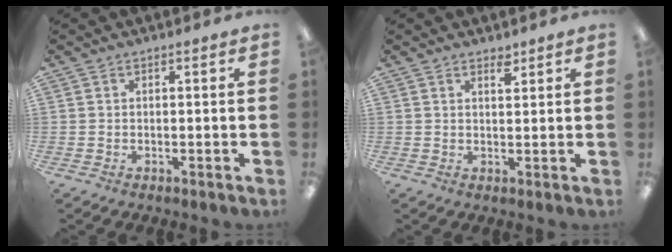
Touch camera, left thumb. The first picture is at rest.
{"total": 2.3, "force": [2.0, 0.8, 0.9], "torque": [-0.006, -0.008, 0.033]}